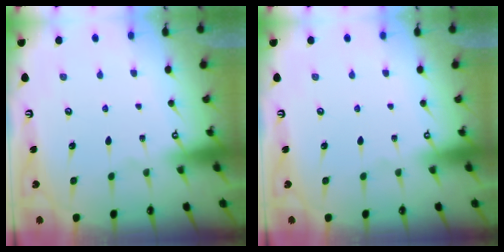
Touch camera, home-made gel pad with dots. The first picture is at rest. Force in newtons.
{"total": 0.0}